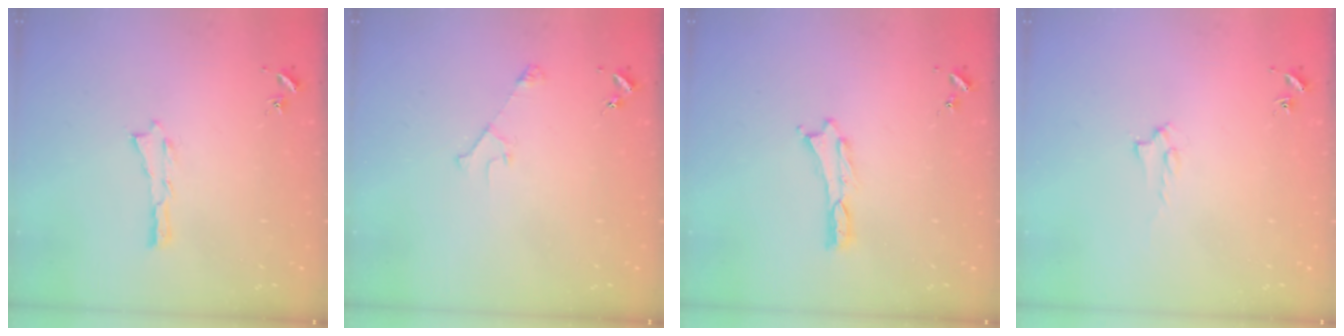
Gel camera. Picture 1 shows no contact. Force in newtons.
{"total": 2.9, "press": 2.9, "slide": 0.3}
{"total": 0.0}
{"total": 1.4, "press": 1.4, "slide": 0.2}